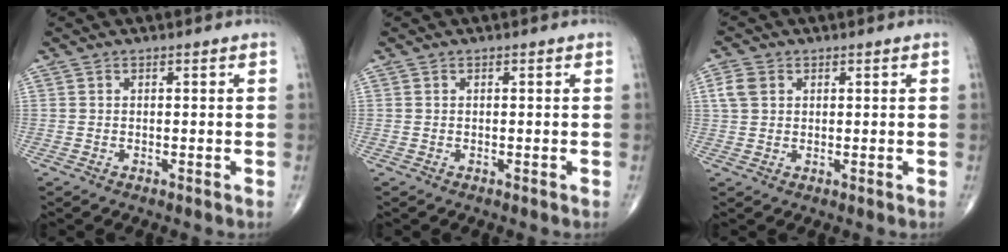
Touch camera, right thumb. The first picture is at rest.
{"total": 0.0}
{"total": 3.7, "force": [1.2, 2.9, 2.1], "torque": [-0.042, 0.006, 0.024]}